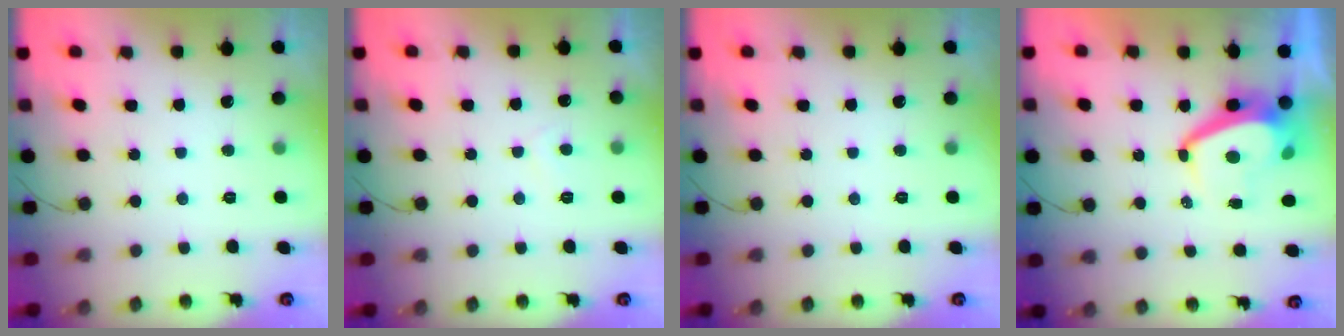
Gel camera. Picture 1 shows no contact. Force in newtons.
{"total": 1.3, "press": 1.2, "slide": 0.4}
{"total": 0.0}
{"total": 5.5, "press": 5.5, "slide": 0.4}